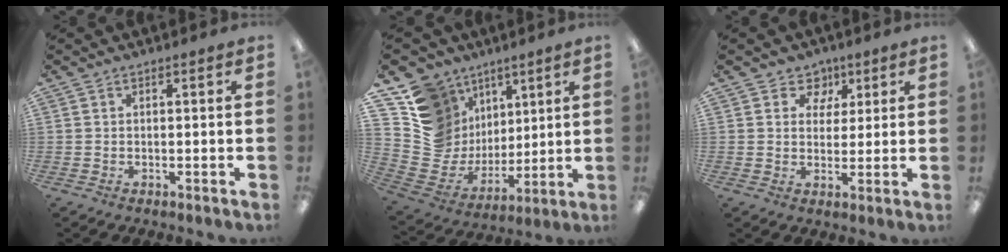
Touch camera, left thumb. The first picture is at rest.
{"total": 15.2, "force": [6.9, 13.0, 4.0], "torque": [-0.081, -0.047, 0.155]}
{"total": 5.9, "force": [3.2, 4.9, 0.9], "torque": [-0.008, -0.014, 0.054]}